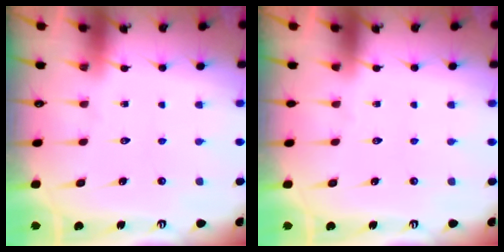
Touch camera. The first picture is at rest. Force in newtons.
{"total": 0.0}